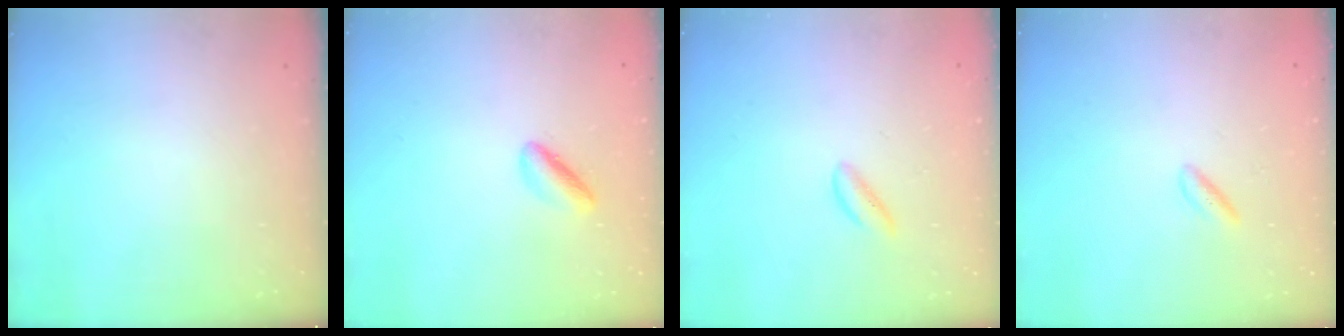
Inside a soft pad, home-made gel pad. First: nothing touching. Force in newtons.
{"total": 2.8, "press": 2.8, "slide": 0.3}
{"total": 1.3, "press": 1.2, "slide": 0.4}
{"total": 1.7, "press": 1.3, "slide": 1.1}